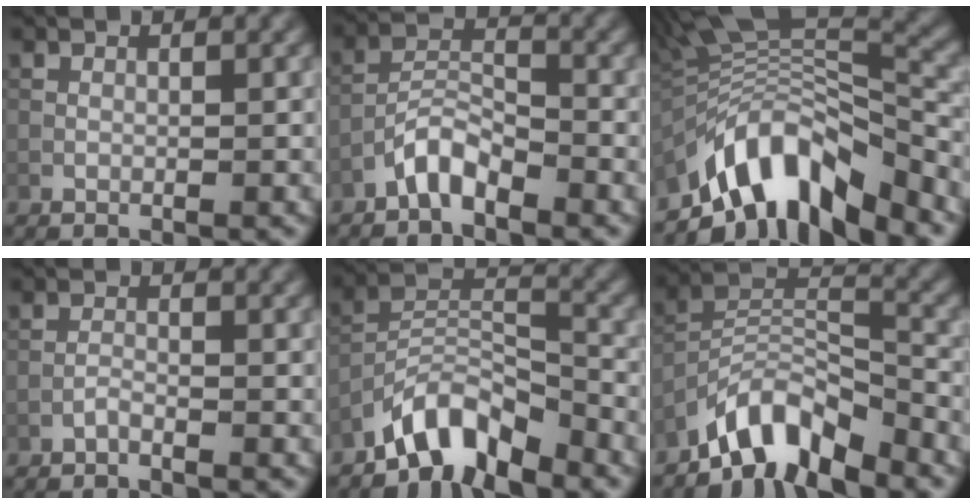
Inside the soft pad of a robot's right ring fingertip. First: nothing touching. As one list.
[{"total": 3.2, "force": [-2.6, 1.0, 1.6], "torque": [-0.029, 0.015, -0.056]}, {"total": 10.4, "force": [-6.4, 3.9, 7.2], "torque": [-0.114, 0.008, -0.120]}, {"total": 0.7, "force": [-0.7, 0.0, 0.2], "torque": [-0.003, 0.003, -0.016]}, {"total": 6.2, "force": [-5.0, 2.1, 2.9], "torque": [-0.042, 0.008, -0.103]}, {"total": 6.8, "force": [-5.6, 2.2, 3.1], "torque": [-0.046, 0.004, -0.114]}]